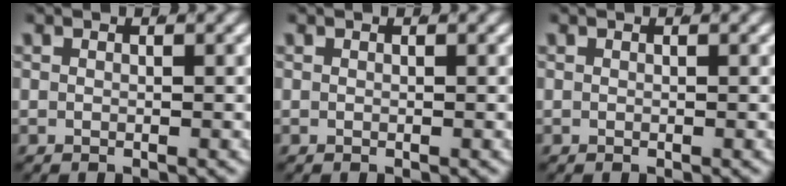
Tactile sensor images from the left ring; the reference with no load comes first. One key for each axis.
{"total": 0.0}
{"total": 0.0}